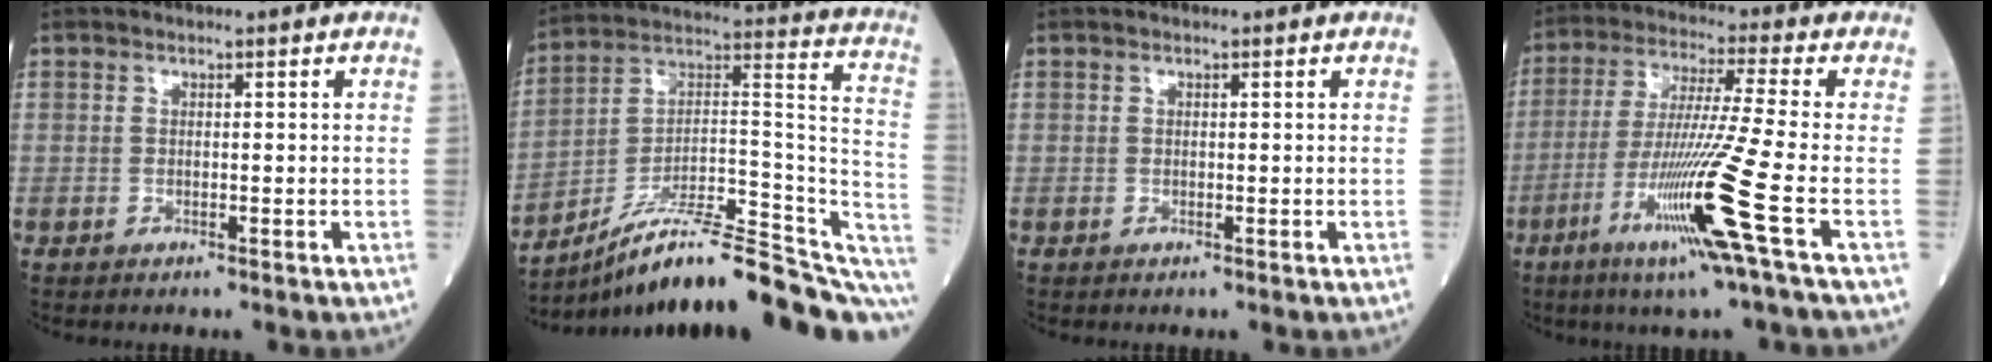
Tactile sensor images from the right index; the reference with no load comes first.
{"total": 22.9, "force": [-16.5, 3.6, 15.4], "torque": [-0.153, 0.048, -0.250]}
{"total": 0.0}
{"total": 14.1, "force": [-5.4, -2.6, 12.8], "torque": [-0.254, -0.034, -0.106]}